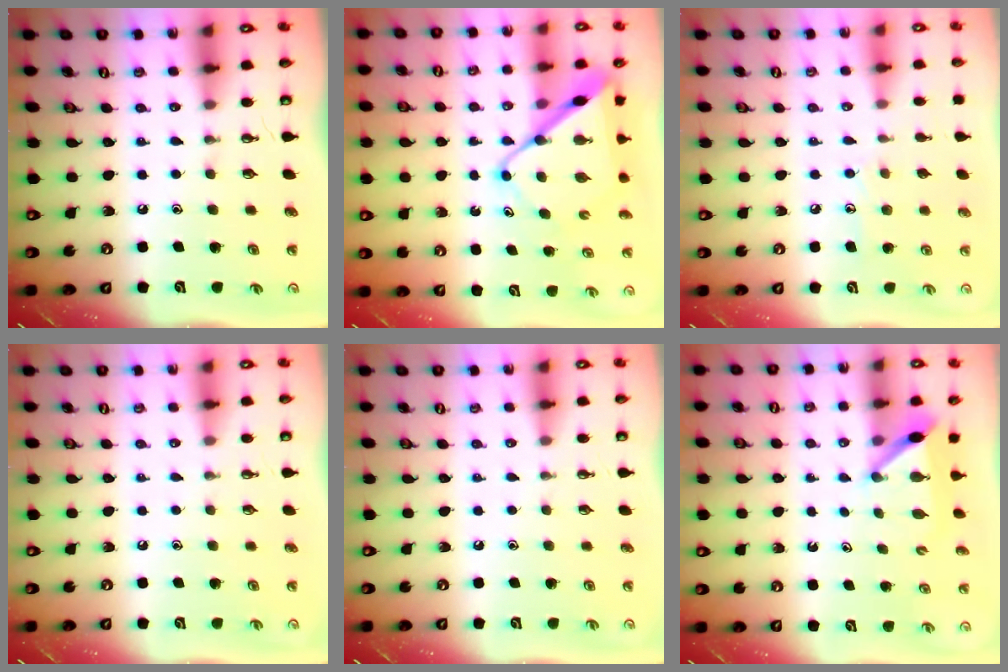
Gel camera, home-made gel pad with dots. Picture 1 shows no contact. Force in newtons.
{"total": 12.5, "press": 12.5, "slide": 1.1}
{"total": 6.5, "press": 6.5, "slide": 0.4}
{"total": 0.0}
{"total": 0.0}
{"total": 6.2, "press": 6.2, "slide": 0.7}